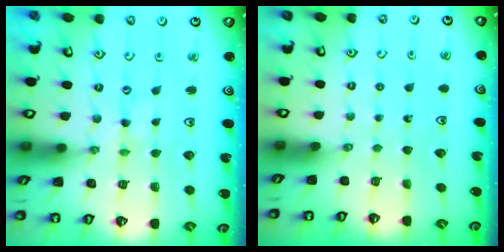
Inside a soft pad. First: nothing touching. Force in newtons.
{"total": 0.0}